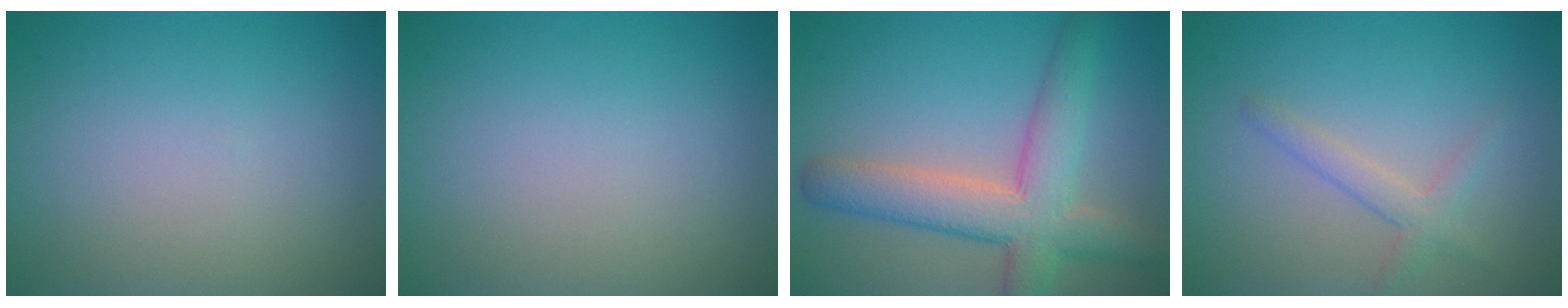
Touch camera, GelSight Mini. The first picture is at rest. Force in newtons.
{"total": 0.0}
{"total": 6.8, "press": 6.8, "slide": 0.5}
{"total": 2.0, "press": 2.0, "slide": 0.1}